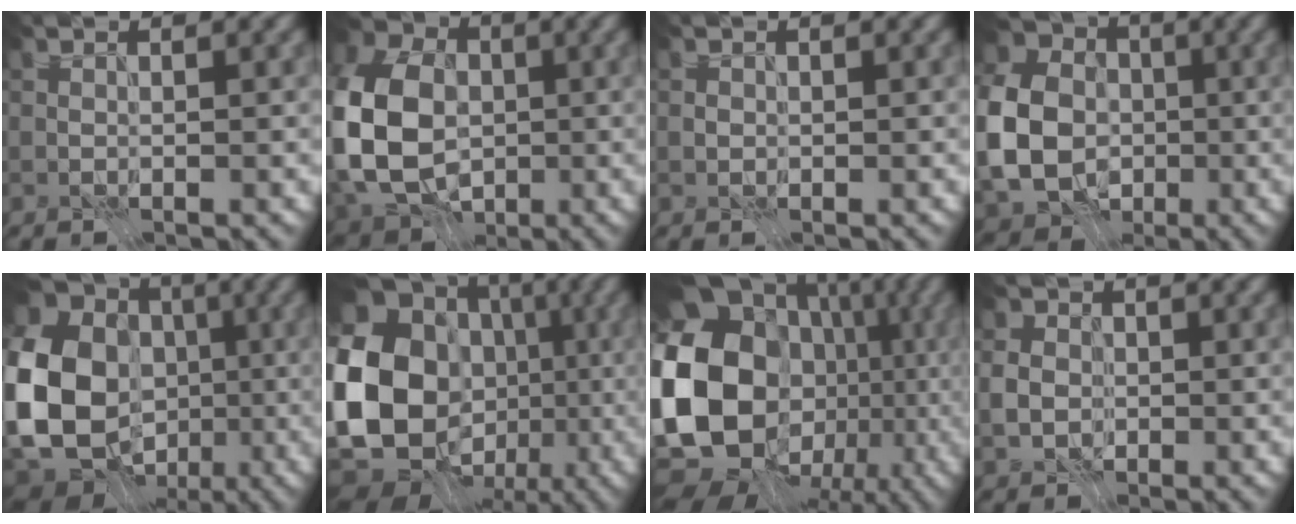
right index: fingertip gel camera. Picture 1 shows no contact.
{"total": 13.9, "force": [-1.7, 10.5, 8.9], "torque": [-0.214, 0.001, -0.051]}
{"total": 0.6, "force": [0.0, 0.6, 0.1], "torque": [0.000, -0.001, -0.001]}
{"total": 11.4, "force": [-2.0, 9.4, 6.2], "torque": [-0.162, -0.004, -0.052]}
{"total": 20.8, "force": [-2.9, 17.8, 10.4], "torque": [-0.218, -0.008, -0.091]}
{"total": 19.3, "force": [-2.2, 15.5, 11.4], "torque": [-0.237, -0.007, -0.040]}
{"total": 22.0, "force": [-1.6, 18.2, 12.2], "torque": [-0.234, -0.019, -0.061]}
{"total": 3.2, "force": [-0.8, 2.8, 1.3], "torque": [-0.026, 0.001, -0.021]}